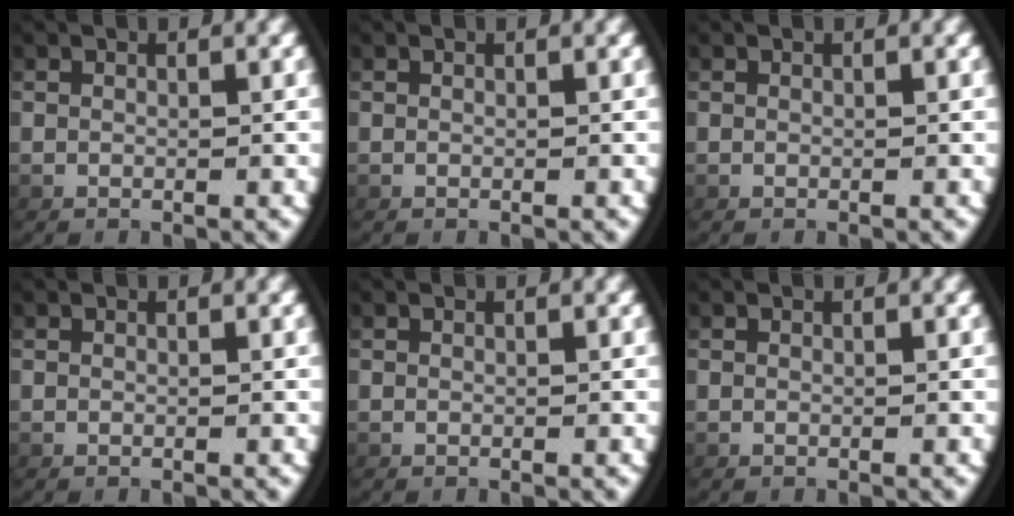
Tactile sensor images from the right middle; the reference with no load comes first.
{"total": 0.0}
{"total": 0.0}
{"total": 0.0}
{"total": 0.0}
{"total": 0.0}